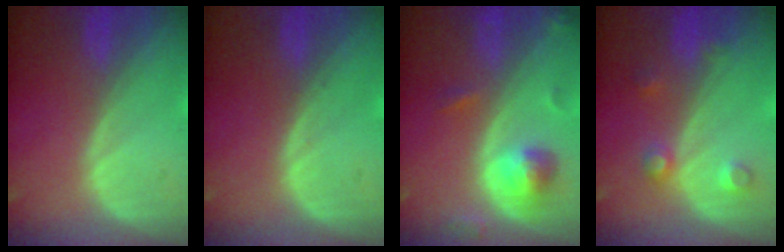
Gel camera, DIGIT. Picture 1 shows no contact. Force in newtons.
{"total": 0.5, "press": 0.1, "slide": 0.5}
{"total": 5.2, "press": 5.0, "slide": 1.4}
{"total": 3.6, "press": 3.3, "slide": 1.3}